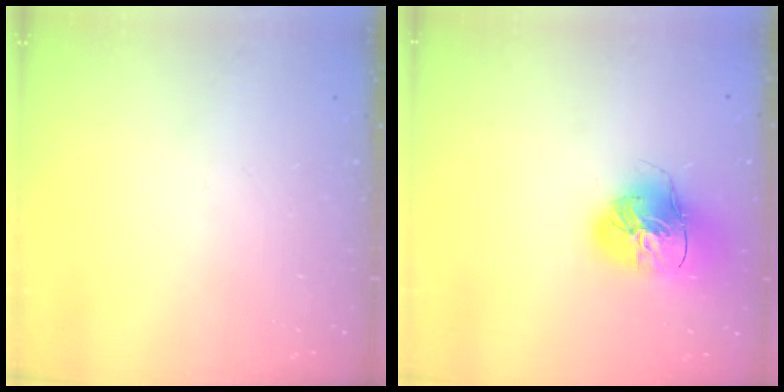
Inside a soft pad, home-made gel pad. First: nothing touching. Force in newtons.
{"total": 16.4, "press": 16.2, "slide": 2.5}